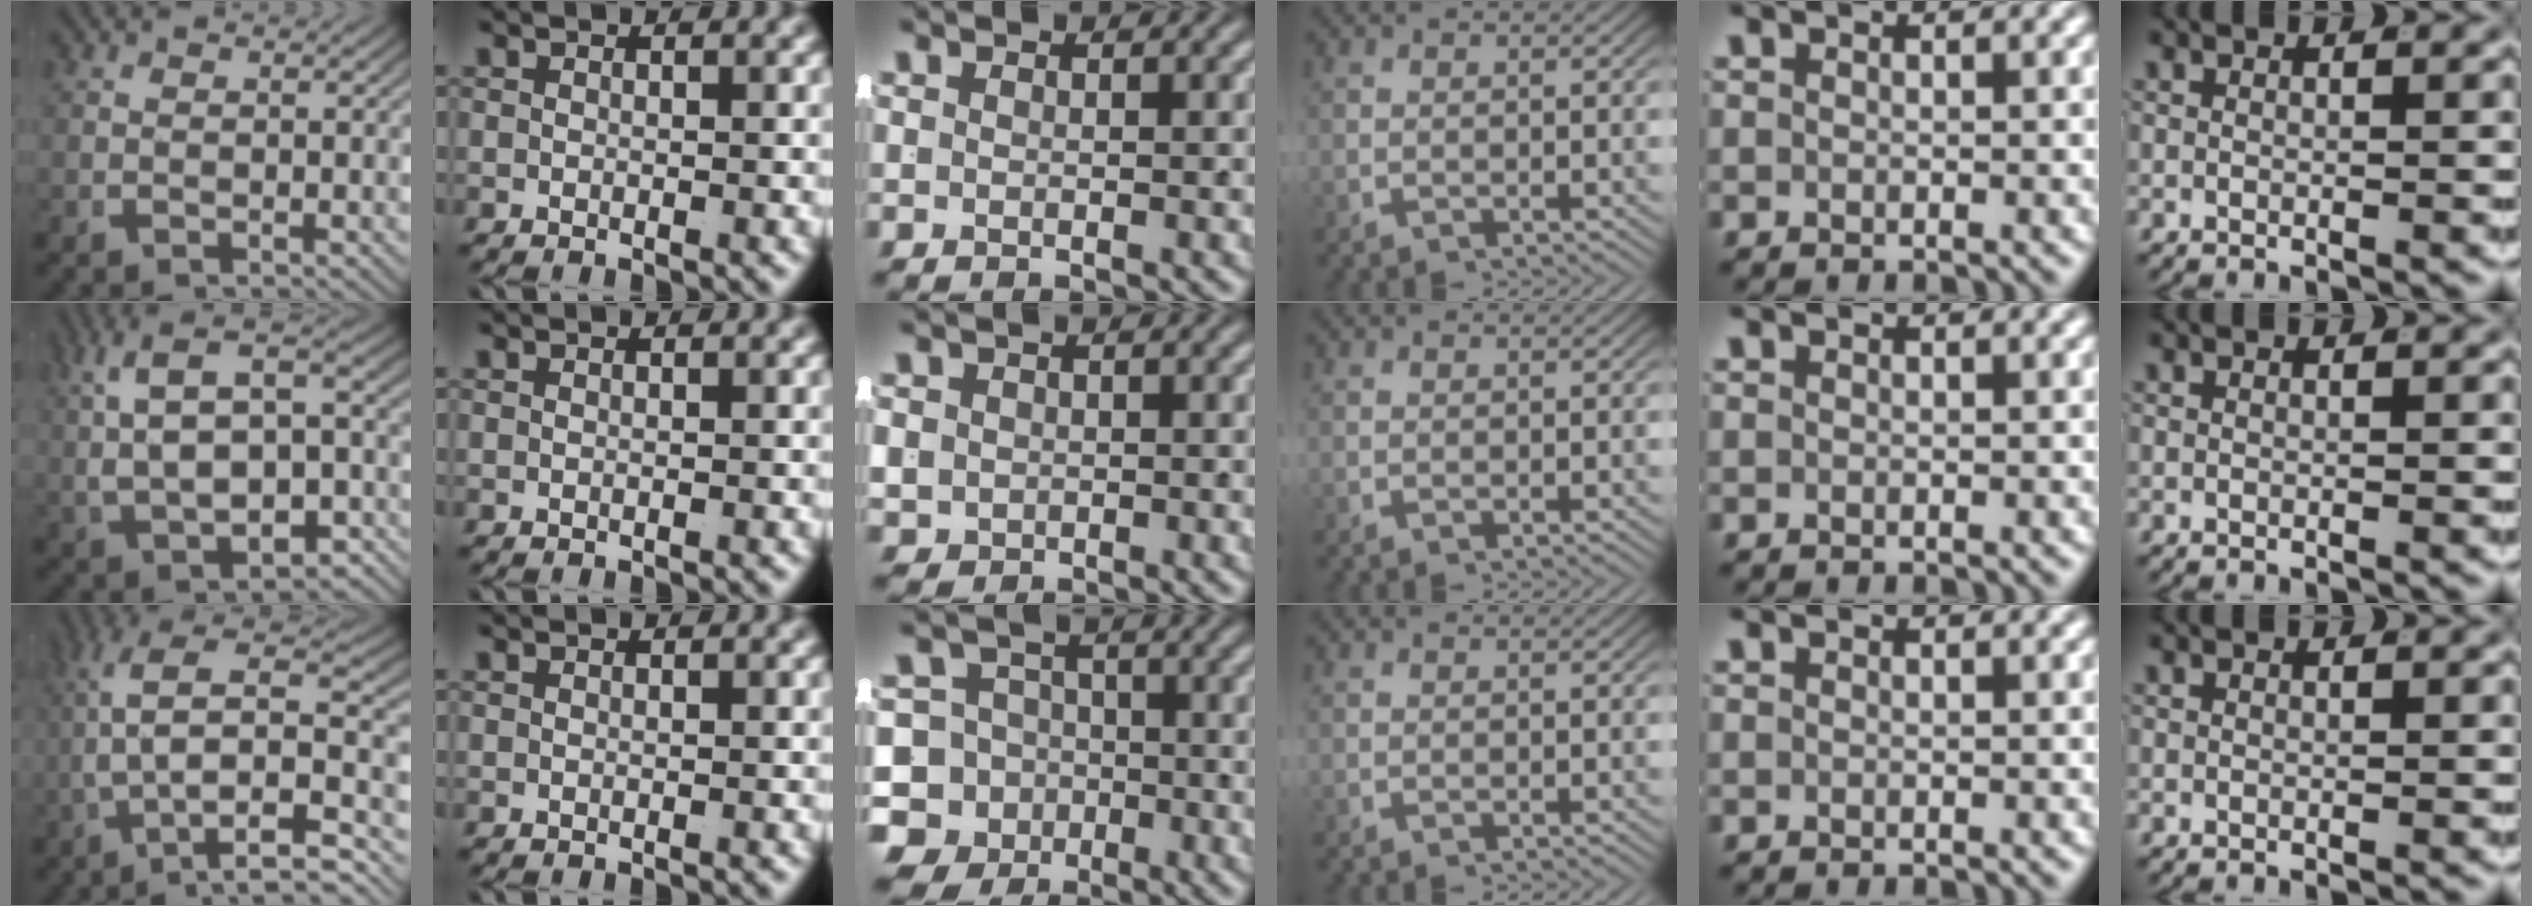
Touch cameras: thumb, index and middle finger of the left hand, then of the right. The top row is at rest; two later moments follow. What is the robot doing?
{"motion": "lift_and_place", "object": "shirt"}